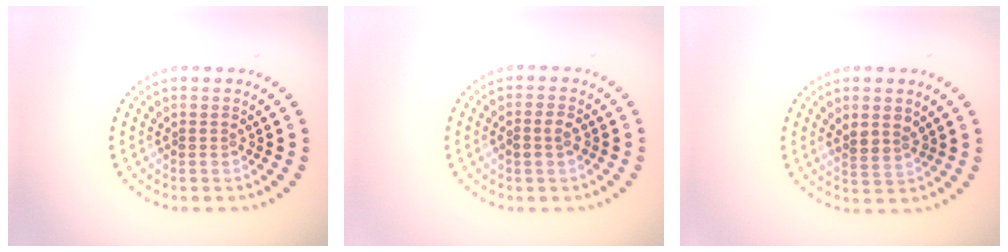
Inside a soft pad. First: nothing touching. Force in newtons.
{"total": 1.4, "press": 1.4, "slide": 0.3}
{"total": 2.1, "press": 1.8, "slide": 1.1}